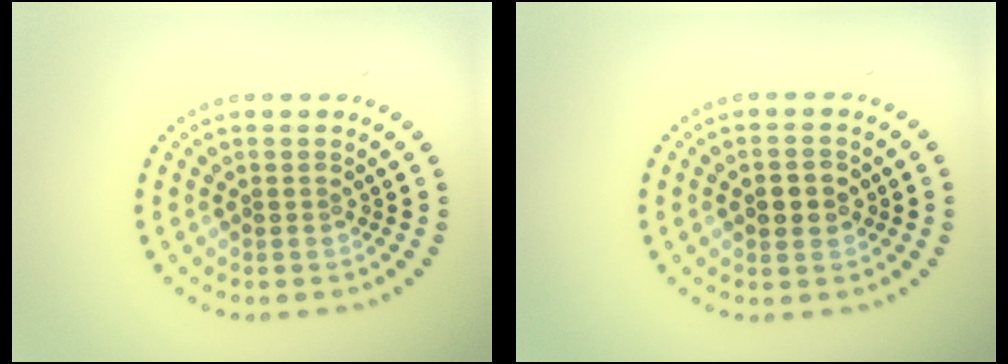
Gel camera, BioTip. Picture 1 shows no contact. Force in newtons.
{"total": 2.2, "press": 2.2, "slide": 0.1}